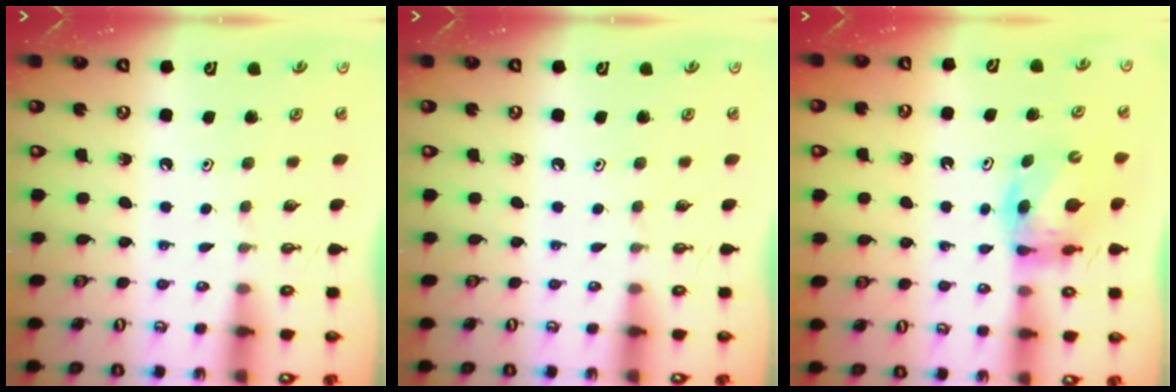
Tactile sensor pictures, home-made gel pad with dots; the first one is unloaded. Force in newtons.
{"total": 0.0}
{"total": 5.6, "press": 5.6, "slide": 0.5}